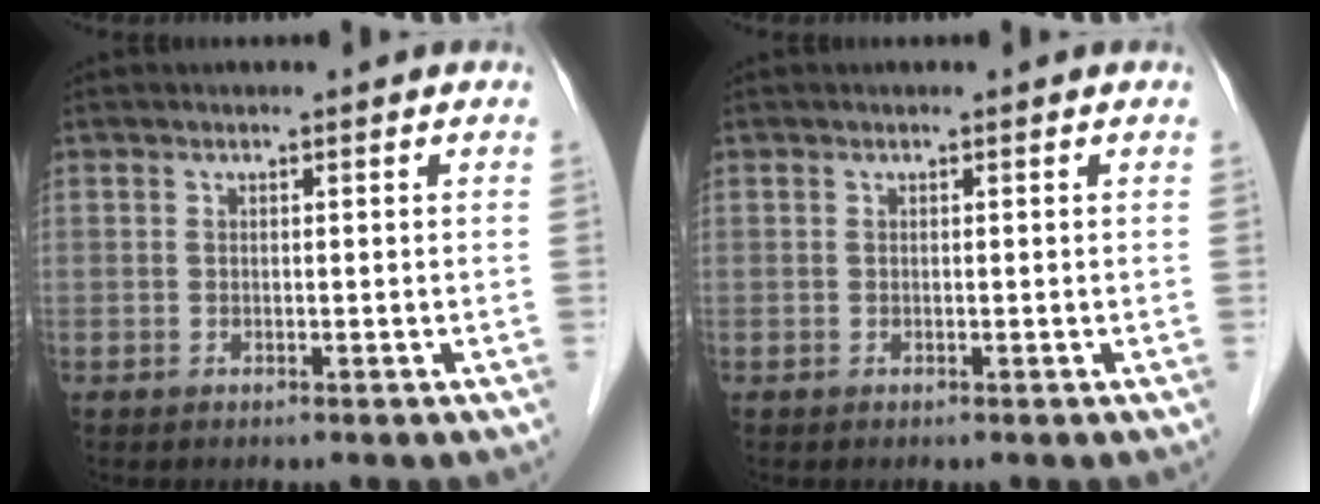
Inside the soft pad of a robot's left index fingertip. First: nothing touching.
{"total": 0.0}